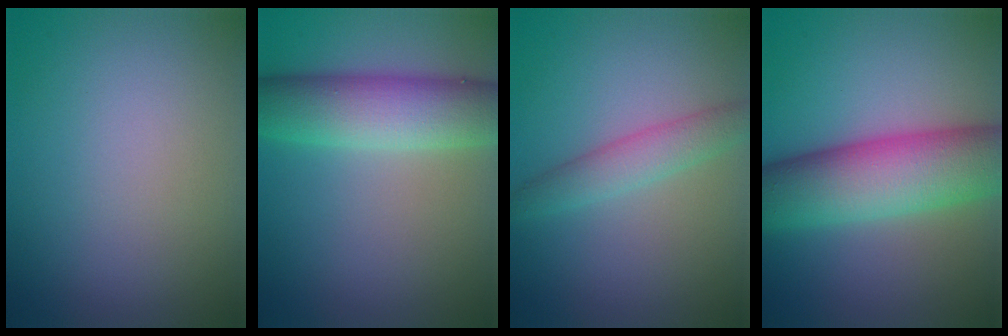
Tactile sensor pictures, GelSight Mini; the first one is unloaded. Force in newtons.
{"total": 7.3, "press": 7.3, "slide": 0.4}
{"total": 2.7, "press": 2.7, "slide": 0.1}
{"total": 10.0, "press": 10.0, "slide": 0.3}